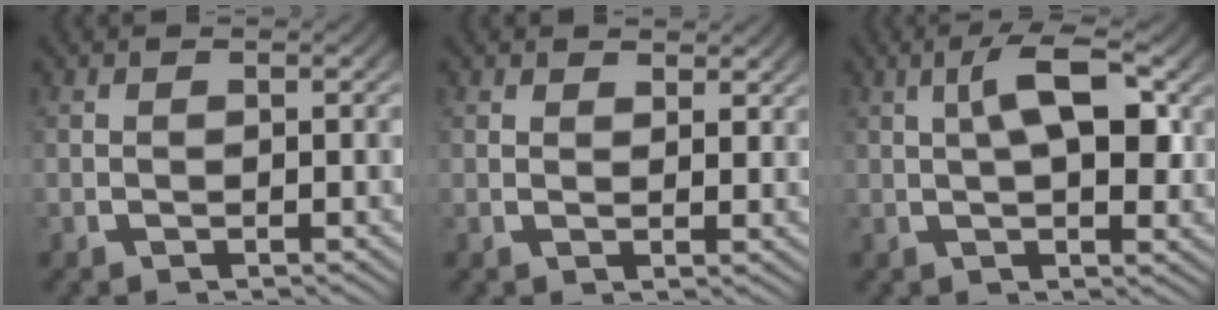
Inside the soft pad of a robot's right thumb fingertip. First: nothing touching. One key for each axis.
{"total": 2.0, "fx": 1.8, "fy": 0.7, "fz": 0.5, "tx": 0.004, "ty": -0.003, "tz": 0.028}
{"total": 5.4, "fx": 1.7, "fy": 2.0, "fz": 4.8, "tx": -0.067, "ty": 0.007, "tz": 0.025}